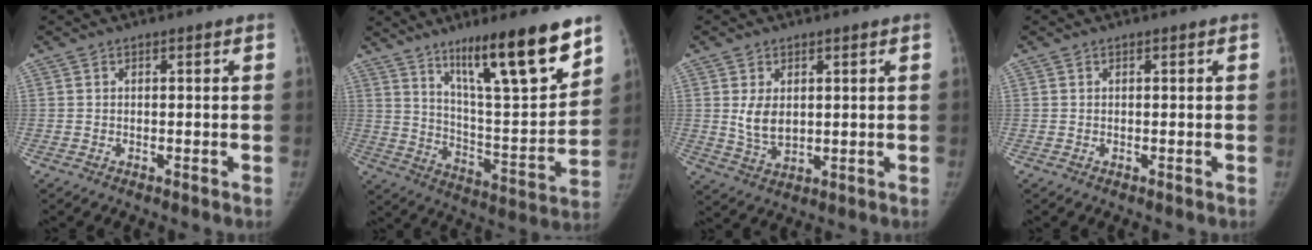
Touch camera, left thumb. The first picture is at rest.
{"total": 21.7, "force": [13.9, 3.9, 16.2], "torque": [-0.227, -0.075, 0.232]}
{"total": 5.8, "force": [1.3, 3.8, 4.1], "torque": [-0.061, -0.017, 0.036]}
{"total": 0.0}